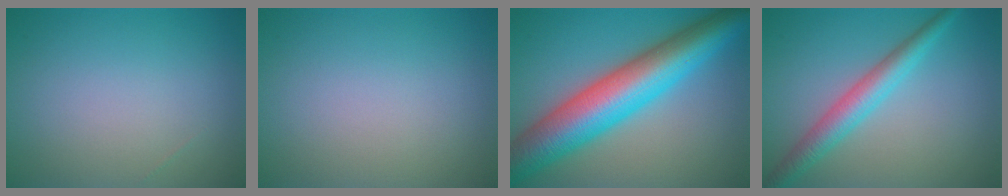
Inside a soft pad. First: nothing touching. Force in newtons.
{"total": 0.0}
{"total": 11.4, "press": 11.4, "slide": 0.4}
{"total": 3.9, "press": 3.9, "slide": 0.1}